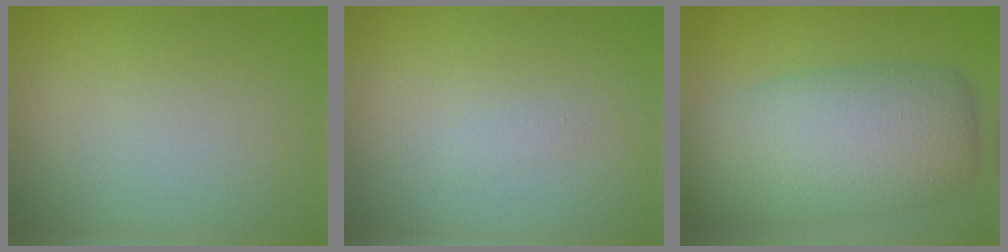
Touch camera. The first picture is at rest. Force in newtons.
{"total": 0.5, "press": 0.5, "slide": 0.0}
{"total": 9.7, "press": 9.6, "slide": 0.4}